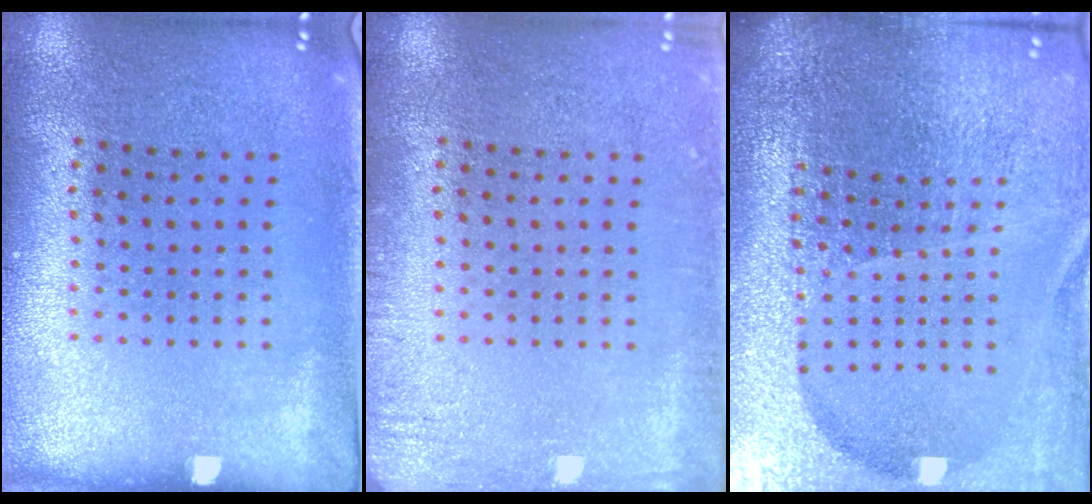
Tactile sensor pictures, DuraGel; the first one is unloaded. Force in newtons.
{"total": 1.7, "press": 1.7, "slide": 0.2}
{"total": 6.6, "press": 5.7, "slide": 3.3}